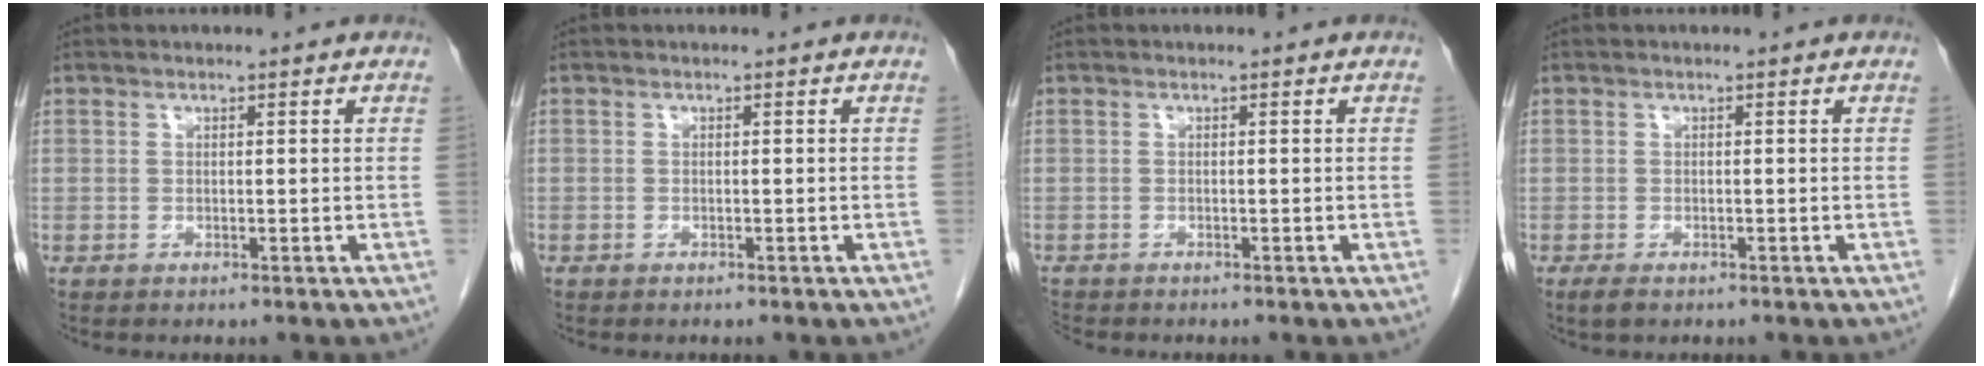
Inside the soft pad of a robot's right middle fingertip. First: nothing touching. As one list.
[{"total": 0.0}, {"total": 1.8, "force": [-1.7, 0.6, 0.3], "torque": [-0.008, -0.005, -0.028]}, {"total": 1.6, "force": [-1.0, 0.7, 1.0], "torque": [-0.025, -0.003, -0.014]}]